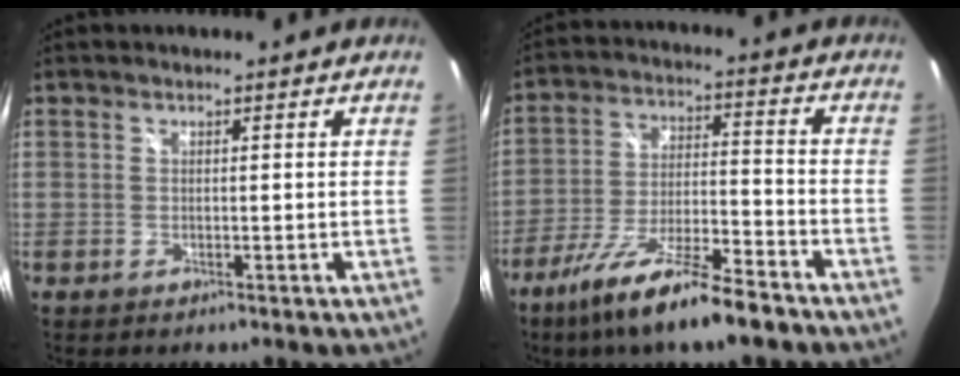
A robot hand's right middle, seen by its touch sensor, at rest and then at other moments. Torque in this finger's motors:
{"motor_torque": [1.13, -1.01, 0.24, 0.11]}